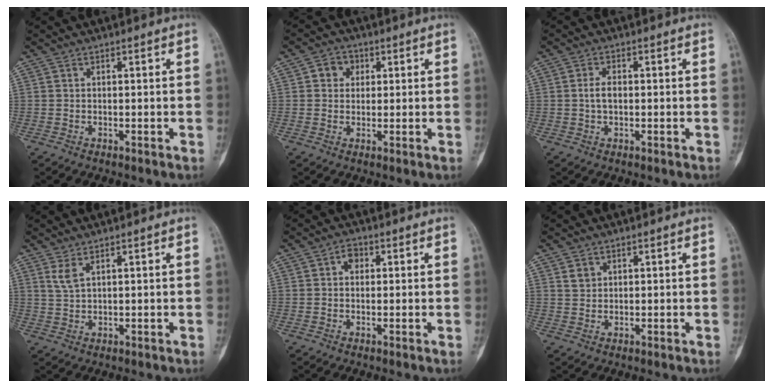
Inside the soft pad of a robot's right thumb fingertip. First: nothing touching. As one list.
[{"total": 3.9, "force": [1.1, 3.4, 1.6], "torque": [-0.001, 0.003, 0.012]}, {"total": 2.8, "force": [0.0, 1.6, 2.3], "torque": [-0.043, 0.006, -0.004]}, {"total": 2.5, "force": [1.5, 0.7, 1.9], "torque": [-0.045, -0.002, 0.039]}, {"total": 2.5, "force": [0.5, 1.9, 1.5], "torque": [-0.010, 0.006, 0.003]}, {"total": 2.0, "force": [1.0, 1.5, 0.7], "torque": [-0.003, -0.003, 0.020]}]